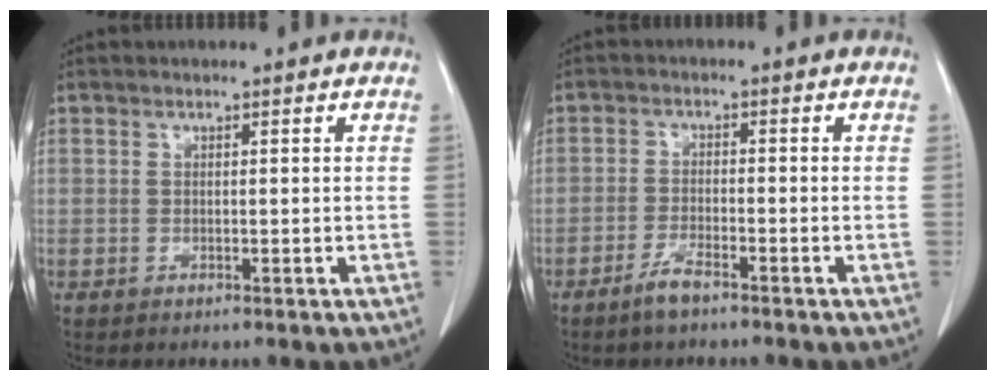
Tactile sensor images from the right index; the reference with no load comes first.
{"total": 3.7, "force": [-2.8, 0.5, 2.3], "torque": [-0.052, -0.004, -0.052]}